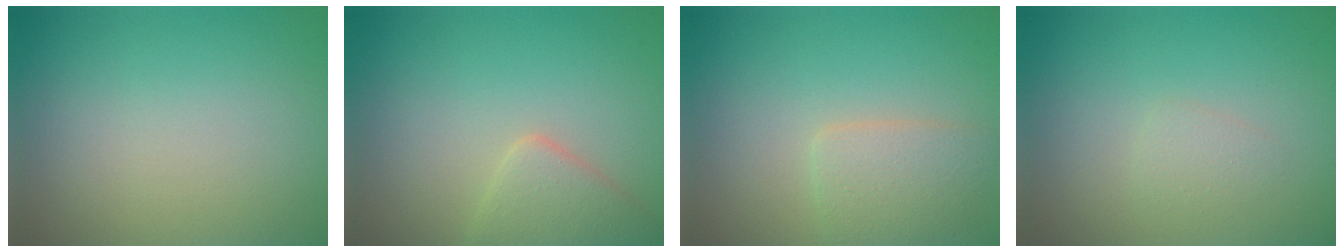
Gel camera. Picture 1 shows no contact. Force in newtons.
{"total": 2.8, "press": 2.8, "slide": 0.2}
{"total": 2.8, "press": 2.8, "slide": 0.0}
{"total": 1.1, "press": 1.1, "slide": 0.1}